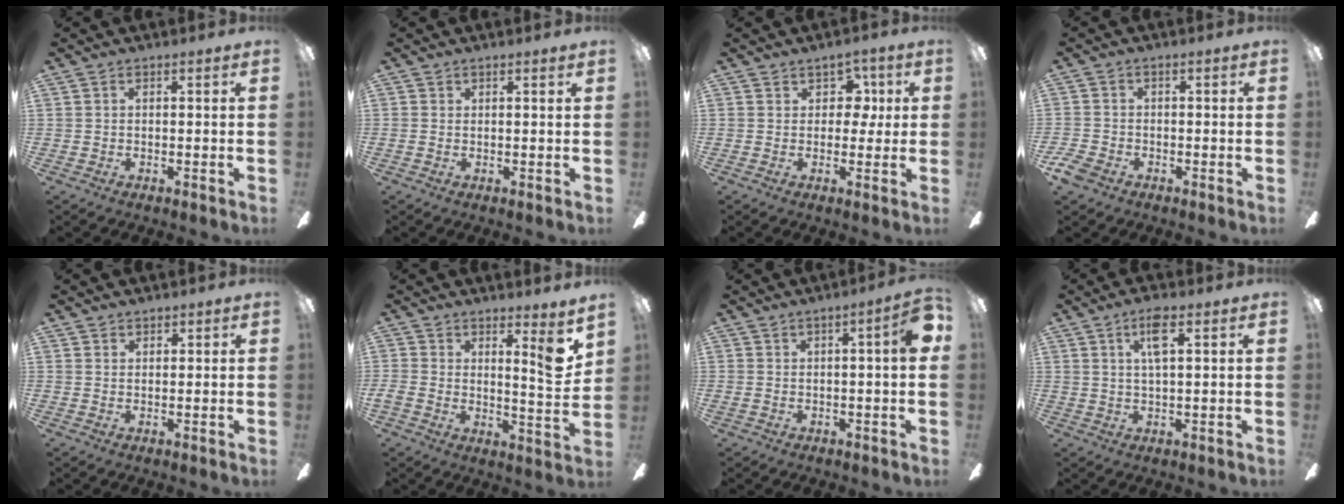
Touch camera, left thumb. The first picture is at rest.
{"total": 0.8, "force": [0.5, -0.1, 0.6], "torque": [-0.012, -0.002, 0.009]}
{"total": 5.4, "force": [2.0, 4.1, 3.0], "torque": [-0.026, -0.002, 0.031]}
{"total": 4.1, "force": [-2.5, 2.7, 1.7], "torque": [-0.043, 0.010, -0.049]}
{"total": 1.3, "force": [1.2, 0.5, 0.0], "torque": [-0.001, 0.000, 0.022]}
{"total": 8.0, "force": [4.6, 2.3, 6.2], "torque": [-0.078, -0.036, 0.073]}
{"total": 6.1, "force": [1.3, 1.0, 5.9], "torque": [-0.092, 0.000, 0.019]}
{"total": 6.0, "force": [2.7, 1.5, 5.1], "torque": [-0.100, 0.003, 0.043]}